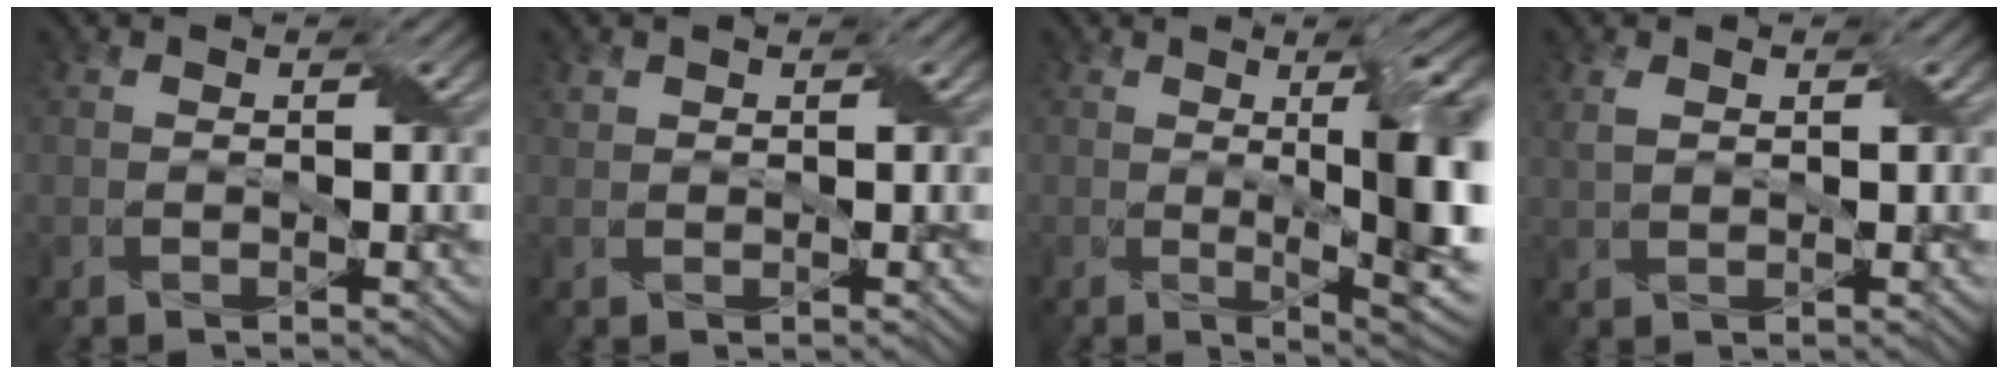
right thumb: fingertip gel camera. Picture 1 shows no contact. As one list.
[{"total": 0.6, "force": [0.5, 0.3, 0.0], "torque": [-0.006, 0.001, 0.013]}, {"total": 11.5, "force": [-0.2, 3.1, 11.1], "torque": [-0.148, 0.001, 0.001]}, {"total": 2.0, "force": [0.9, 1.2, 1.4], "torque": [-0.037, 0.003, 0.019]}]